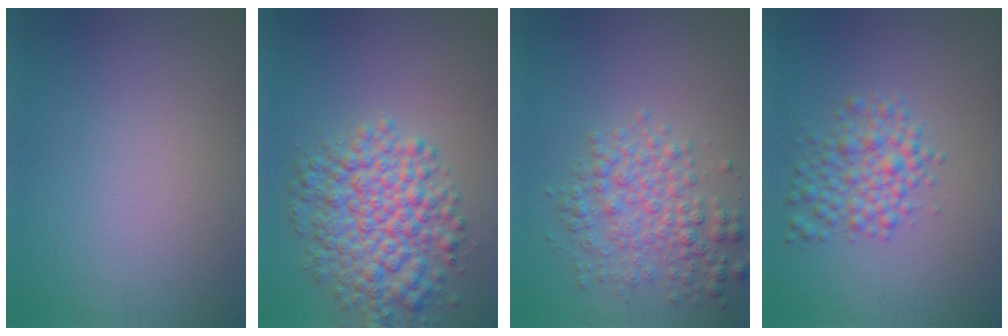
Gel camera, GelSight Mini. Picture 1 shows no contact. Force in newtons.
{"total": 7.1, "press": 7.1, "slide": 0.2}
{"total": 4.1, "press": 4.1, "slide": 0.1}
{"total": 3.5, "press": 3.5, "slide": 0.1}